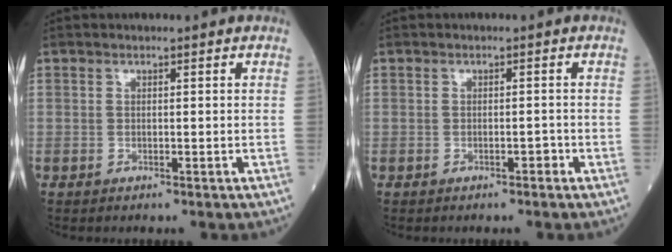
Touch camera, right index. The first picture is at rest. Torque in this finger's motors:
{"motor_torque": [-0.13, -0.36, -0.02, 0.00]}